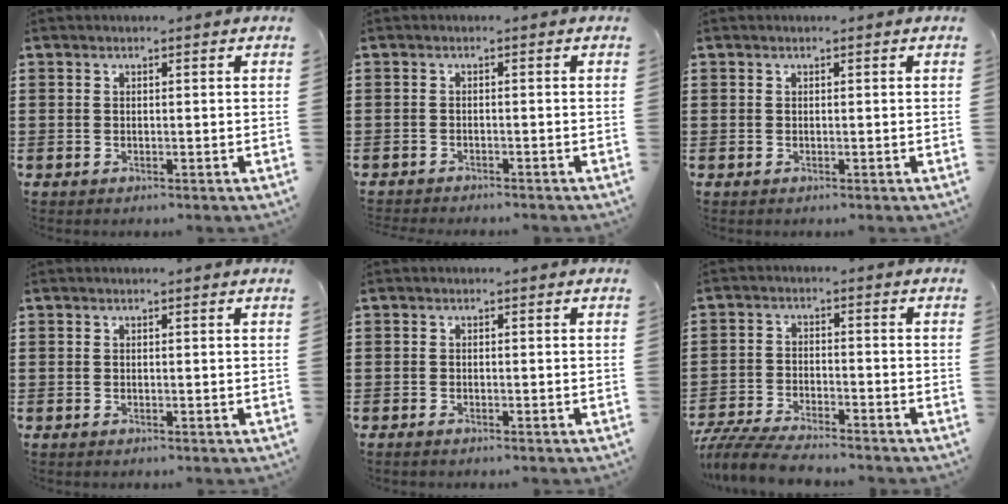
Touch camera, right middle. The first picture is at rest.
{"total": 1.1, "force": [-1.1, 0.0, 0.0], "torque": [-0.003, 0.002, -0.024]}
{"total": 0.0}
{"total": 0.0}
{"total": 0.6, "force": [-0.6, 0.0, 0.2], "torque": [-0.007, -0.005, -0.010]}
{"total": 5.6, "force": [-5.4, 0.5, 1.6], "torque": [-0.043, -0.004, -0.109]}